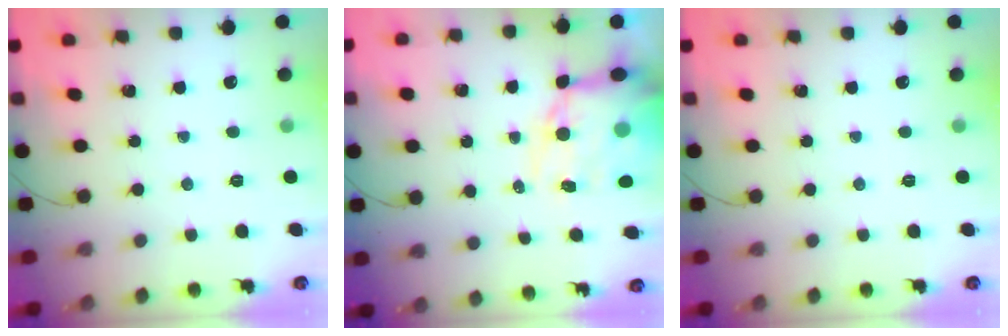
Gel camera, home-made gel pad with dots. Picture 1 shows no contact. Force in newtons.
{"total": 15.6, "press": 15.2, "slide": 3.8}
{"total": 0.0}